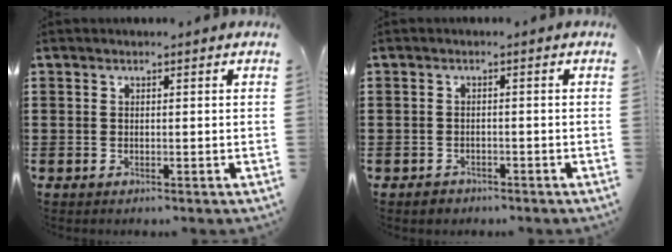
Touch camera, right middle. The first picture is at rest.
{"total": 1.1, "force": [-0.9, 0.6, 0.2], "torque": [-0.006, 0.001, -0.021]}